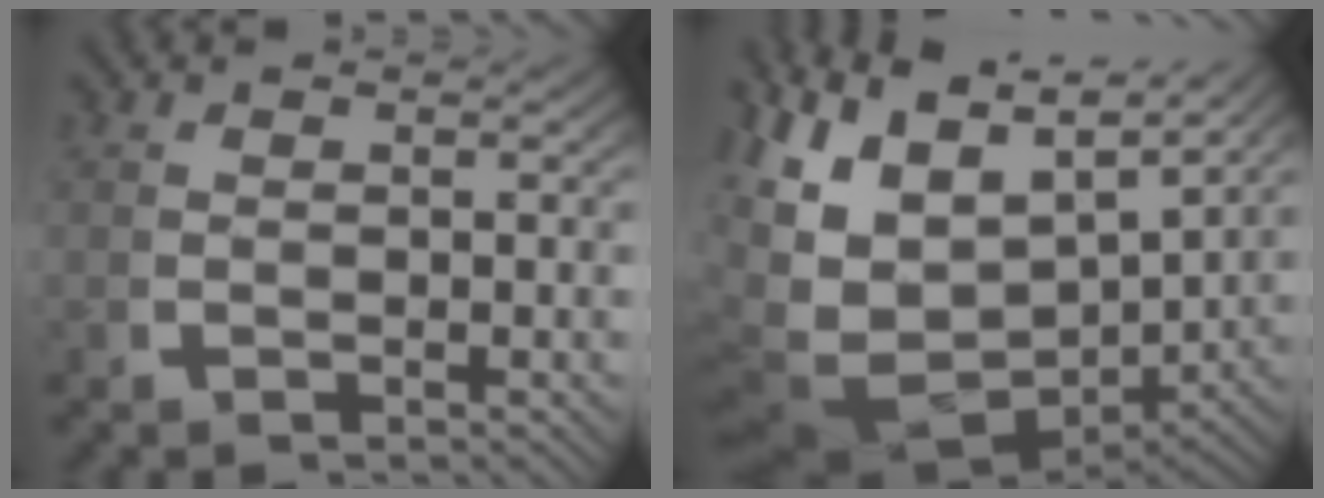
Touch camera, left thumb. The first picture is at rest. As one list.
[{"total": 15.2, "force": [-0.2, 10.9, 10.6], "torque": [-0.237, -0.057, 0.016]}]